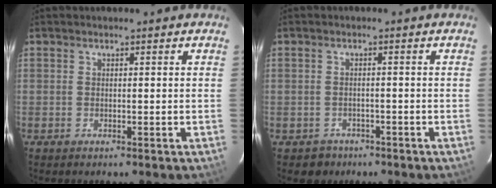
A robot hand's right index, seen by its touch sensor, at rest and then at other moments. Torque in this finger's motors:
{"motor_torque": [-0.05, -0.07, 0.00, -0.02]}